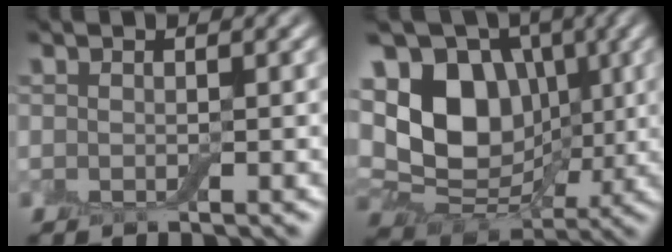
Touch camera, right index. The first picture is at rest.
{"total": 10.3, "force": [1.8, 7.8, 6.6], "torque": [-0.126, -0.005, 0.017]}